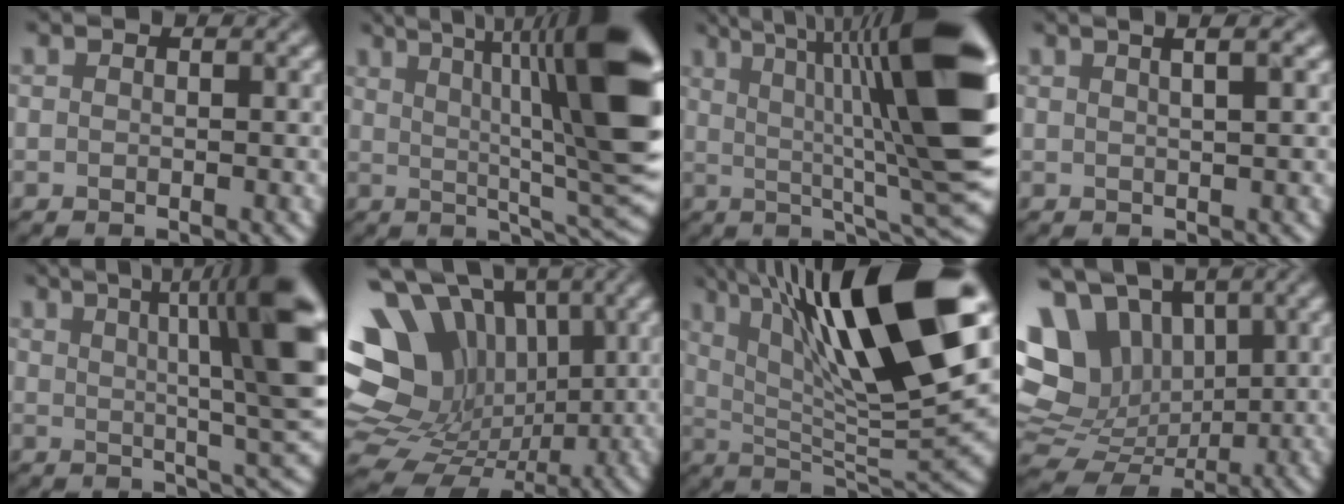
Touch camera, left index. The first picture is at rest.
{"total": 14.0, "force": [3.6, 3.3, 13.1], "torque": [-0.169, 0.009, 0.056]}
{"total": 14.9, "force": [2.9, 2.7, 14.4], "torque": [-0.201, 0.010, 0.047]}
{"total": 5.0, "force": [2.7, 1.9, 3.8], "torque": [-0.022, 0.037, 0.000]}
{"total": 12.5, "force": [4.0, 3.2, 11.4], "torque": [-0.143, 0.011, 0.053]}
{"total": 15.4, "force": [3.2, 12.1, 8.9], "torque": [-0.199, 0.025, 0.047]}
{"total": 16.2, "force": [6.6, 3.6, 14.4], "torque": [-0.232, 0.006, 0.112]}
{"total": 12.2, "force": [3.8, 9.2, 7.1], "torque": [-0.162, 0.015, 0.071]}